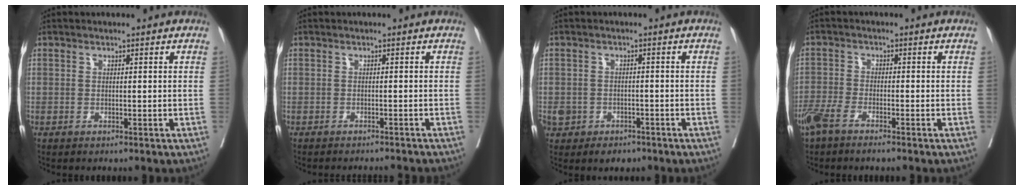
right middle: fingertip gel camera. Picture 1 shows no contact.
{"total": 5.6, "force": [-5.4, -0.1, 1.2], "torque": [-0.008, -0.007, -0.062]}
{"total": 4.3, "force": [-2.5, 3.3, 1.3], "torque": [-0.016, 0.010, -0.029]}
{"total": 4.4, "force": [-3.3, 0.9, 2.7], "torque": [-0.057, -0.004, -0.063]}